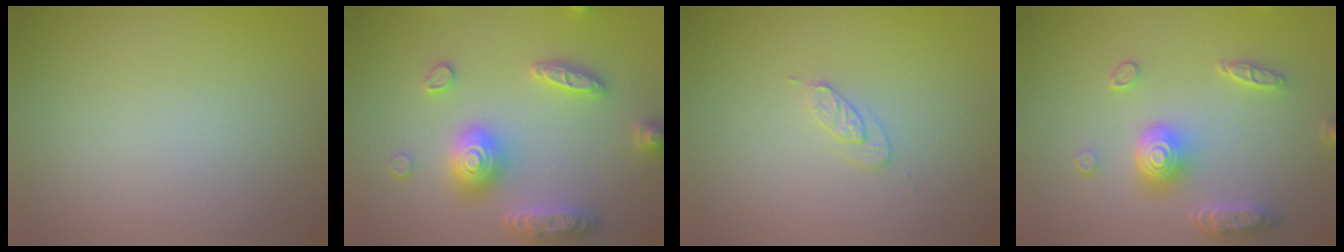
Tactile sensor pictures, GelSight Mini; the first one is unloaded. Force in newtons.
{"total": 5.0, "press": 4.9, "slide": 0.9}
{"total": 1.4, "press": 1.4, "slide": 0.2}
{"total": 5.2, "press": 4.0, "slide": 3.3}